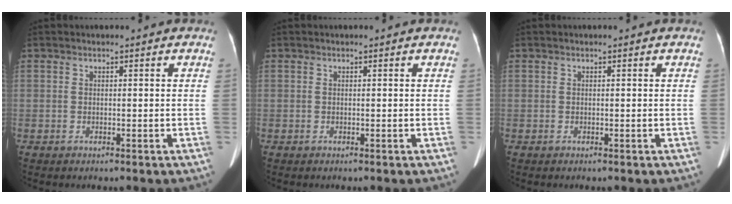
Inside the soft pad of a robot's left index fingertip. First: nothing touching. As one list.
[{"total": 0.0}, {"total": 0.0}]